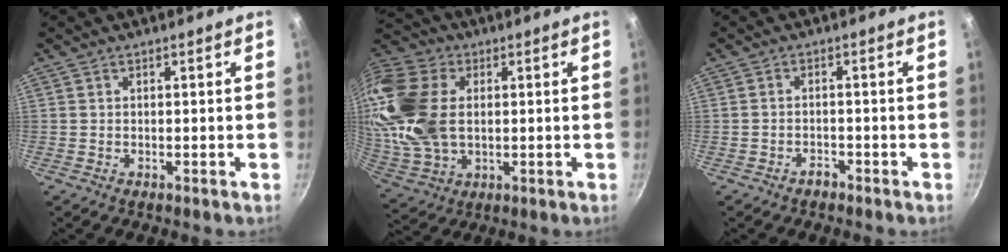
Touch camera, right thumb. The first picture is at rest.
{"total": 21.6, "force": [2.9, 14.8, 15.5], "torque": [-0.322, 0.002, 0.057]}
{"total": 1.7, "force": [-1.4, 0.7, 0.6], "torque": [-0.006, 0.018, -0.020]}